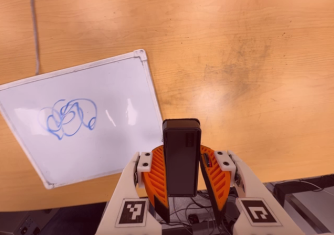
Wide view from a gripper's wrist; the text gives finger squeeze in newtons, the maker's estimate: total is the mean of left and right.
{"total": 6.1, "left": 5.1, "right": 7.0}